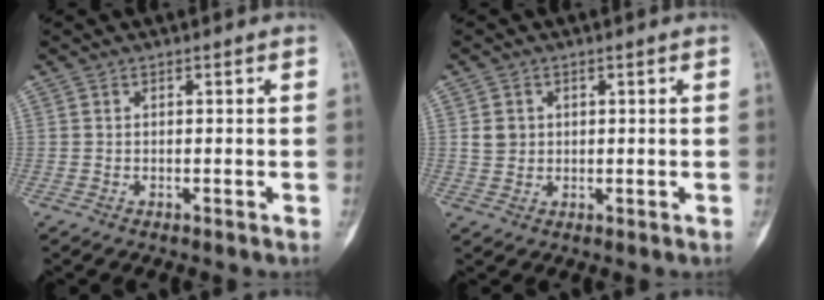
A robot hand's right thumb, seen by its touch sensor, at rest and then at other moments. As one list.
[{"total": 2.8, "force": [0.5, 2.5, 1.1], "torque": [-0.008, 0.002, 0.012]}]